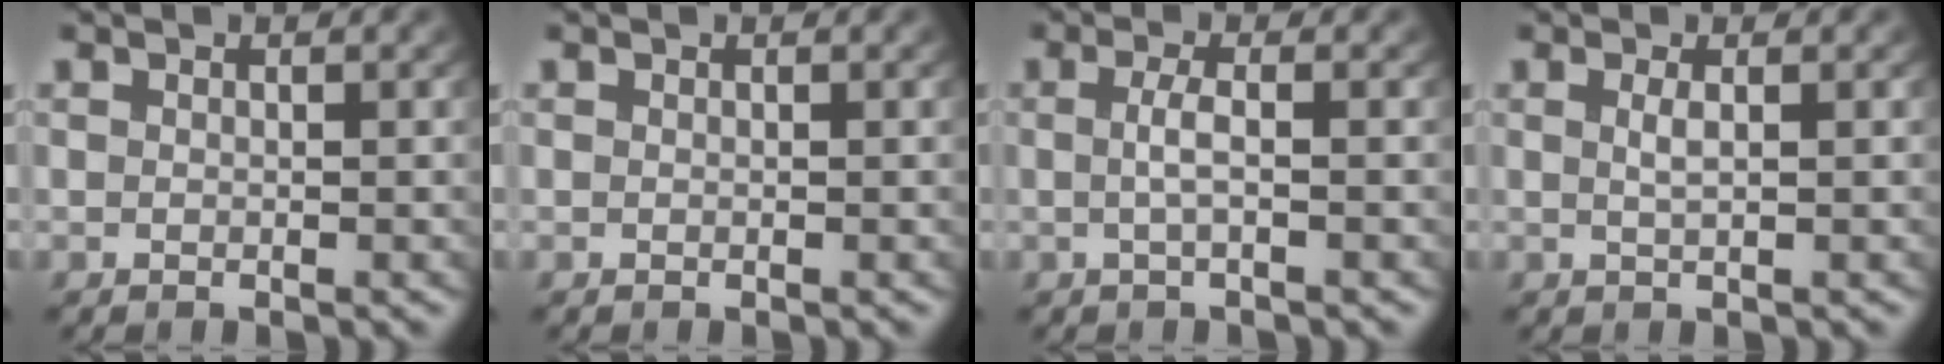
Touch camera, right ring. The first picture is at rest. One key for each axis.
{"total": 0.0}
{"total": 1.8, "fx": -0.4, "fy": -0.1, "fz": 1.7, "tx": -0.039, "ty": -0.004, "tz": -0.004}
{"total": 1.1, "fx": 0.1, "fy": -0.1, "fz": 1.1, "tx": -0.027, "ty": -0.010, "tz": 0.010}